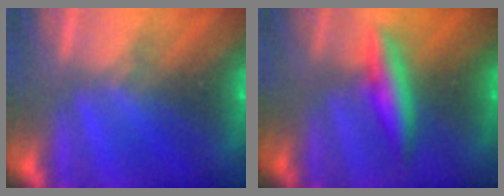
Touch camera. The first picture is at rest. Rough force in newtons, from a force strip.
{"total": 2.8}